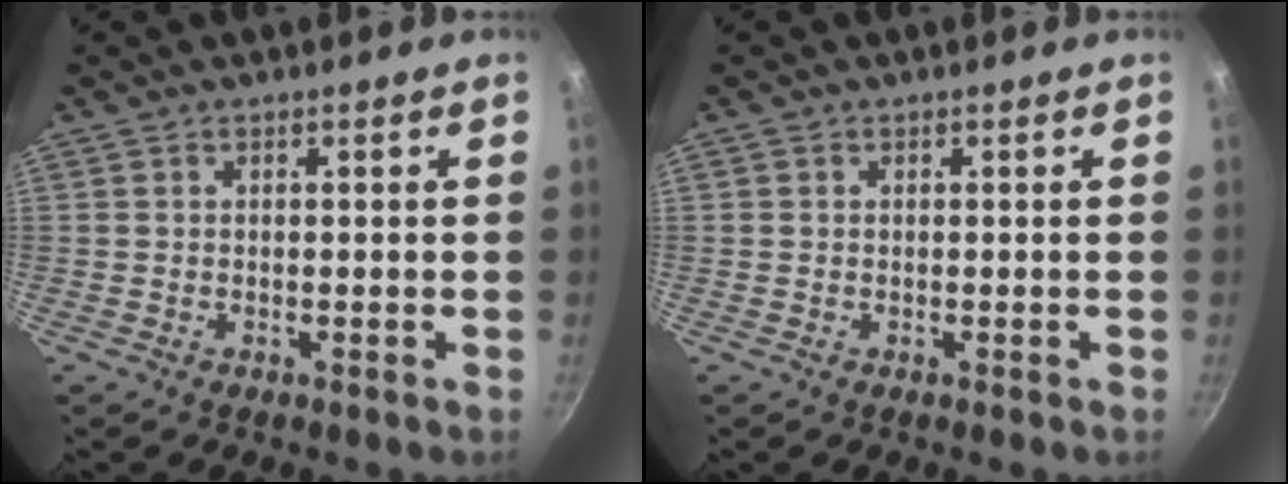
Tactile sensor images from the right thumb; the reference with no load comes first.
{"total": 0.0}